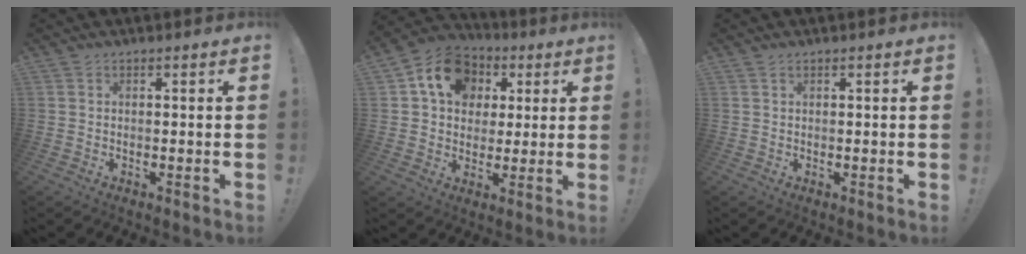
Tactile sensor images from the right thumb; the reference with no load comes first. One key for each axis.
{"total": 15.0, "fx": 5.0, "fy": 11.8, "fz": 7.7, "tx": -0.110, "ty": -0.010, "tz": 0.096}
{"total": 0.5, "fx": 0.5, "fy": 0.2, "fz": 0.1, "tx": -0.005, "ty": 0.002, "tz": 0.010}